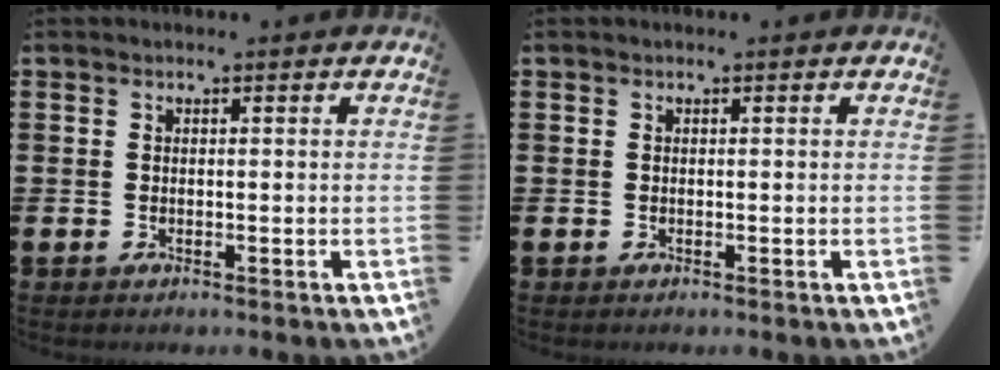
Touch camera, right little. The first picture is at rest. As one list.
[{"total": 0.0}]